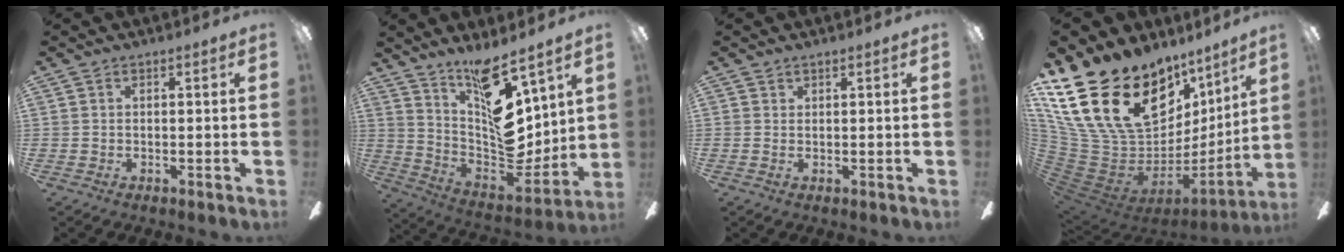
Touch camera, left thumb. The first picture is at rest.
{"total": 7.6, "force": [5.0, 2.2, 5.3], "torque": [-0.112, -0.036, 0.092]}
{"total": 0.7, "force": [0.5, 0.0, 0.4], "torque": [-0.008, -0.002, 0.009]}
{"total": 27.0, "force": [13.4, 15.2, 18.0], "torque": [-0.353, -0.111, 0.284]}